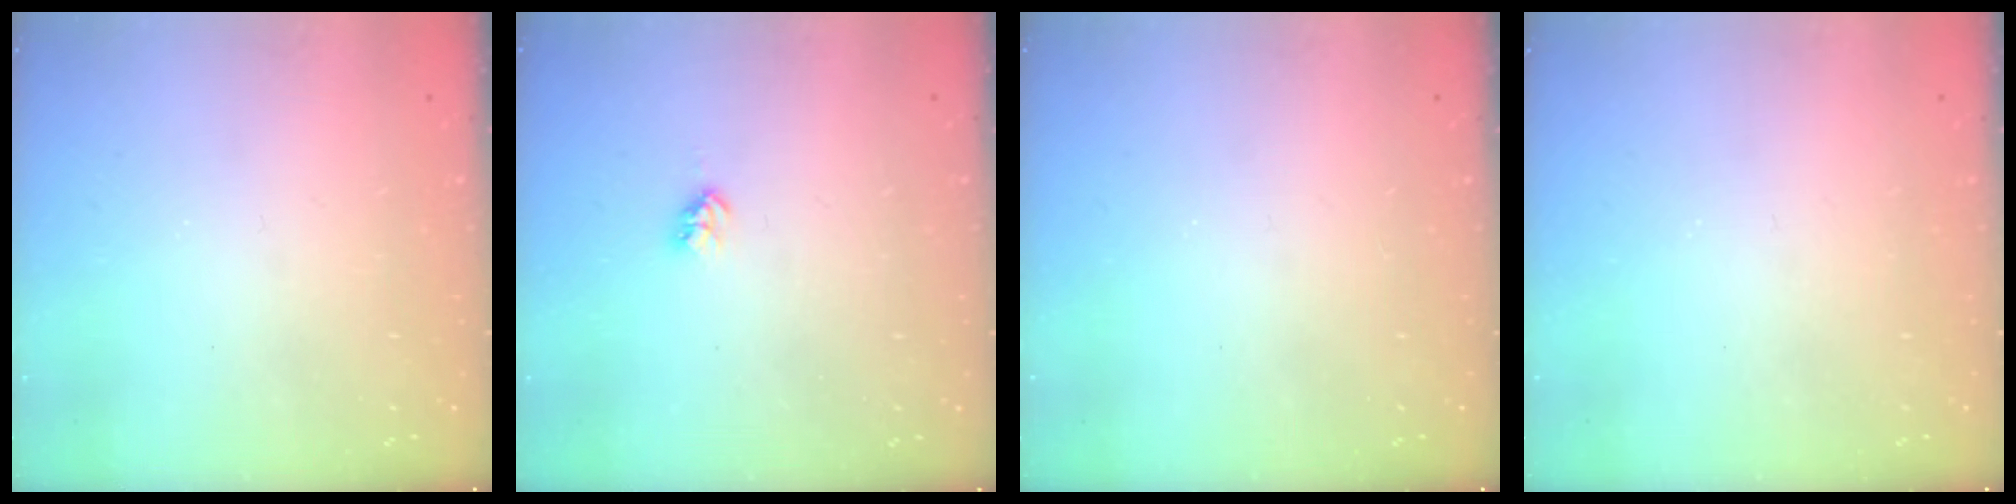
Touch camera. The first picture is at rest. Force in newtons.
{"total": 2.9, "press": 2.8, "slide": 0.5}
{"total": 0.0}
{"total": 0.0}